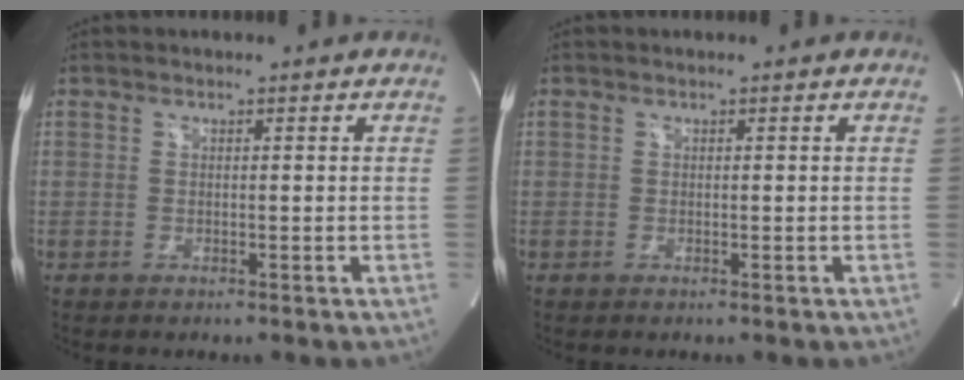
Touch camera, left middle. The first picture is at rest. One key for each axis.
{"total": 0.0}